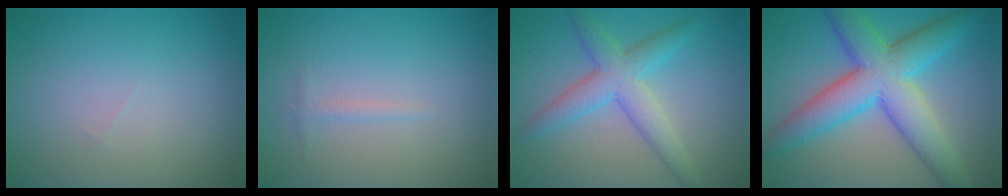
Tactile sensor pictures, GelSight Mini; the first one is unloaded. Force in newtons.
{"total": 0.7, "press": 0.7, "slide": 0.0}
{"total": 4.6, "press": 4.6, "slide": 0.2}
{"total": 9.2, "press": 9.2, "slide": 0.1}